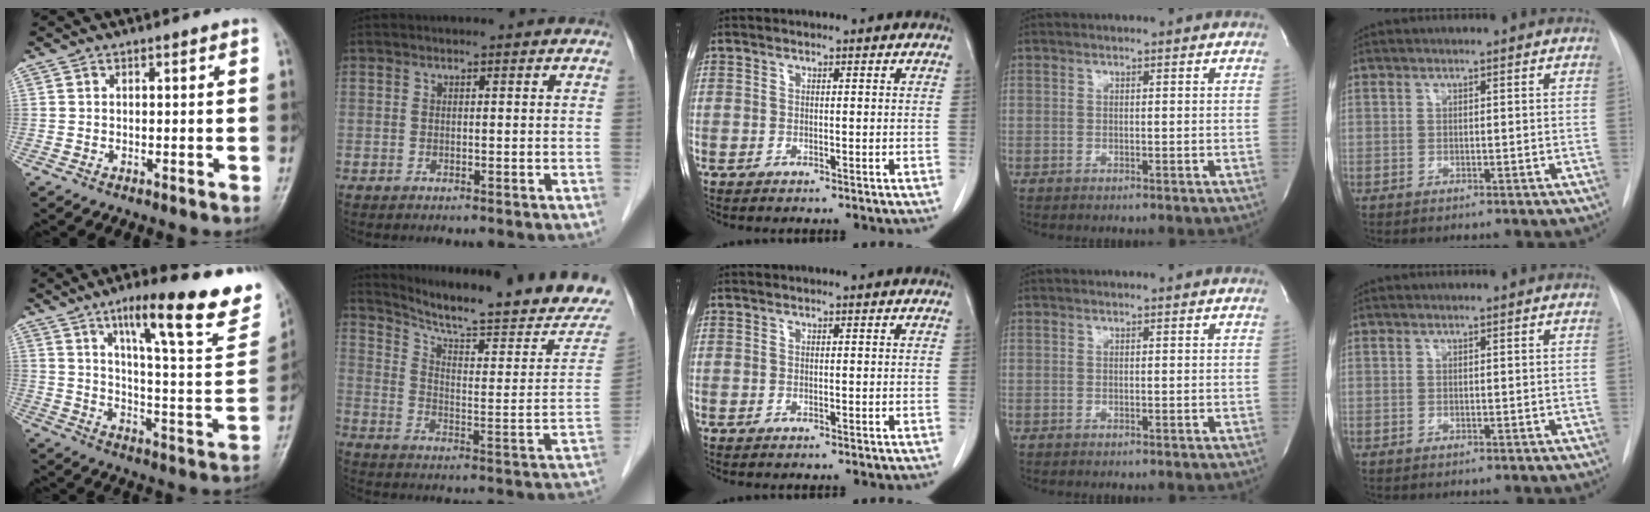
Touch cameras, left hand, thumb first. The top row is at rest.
{"thumb": {"total": 23.9, "force": [14.8, 5.1, 18.1], "torque": [-0.224, -0.058, 0.222]}, "index": {"total": 20.8, "force": [18.5, 1.6, 9.2], "torque": [-0.142, -0.050, 0.249]}}